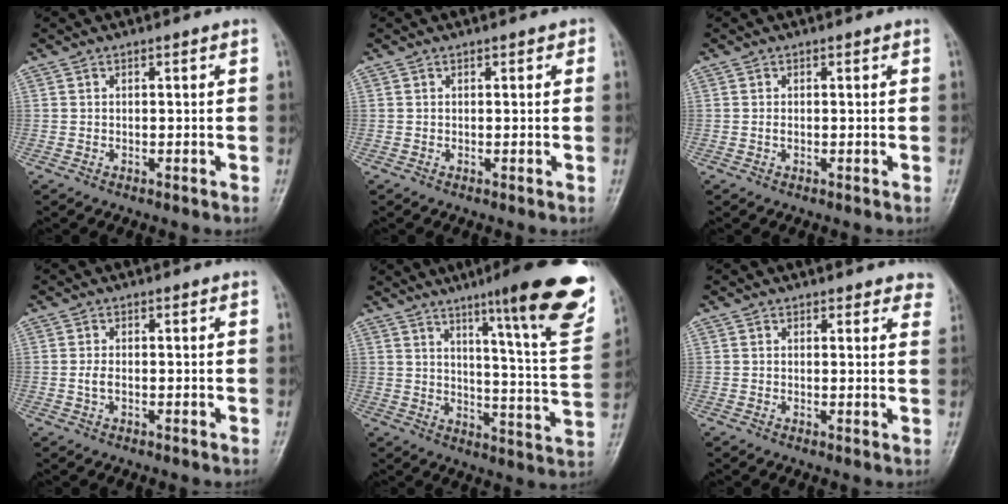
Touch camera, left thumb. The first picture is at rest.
{"total": 1.0, "force": [0.5, 0.8, 0.4], "torque": [0.010, 0.000, 0.001]}
{"total": 0.7, "force": [0.0, 0.5, 0.5], "torque": [-0.010, 0.000, -0.001]}
{"total": 1.7, "force": [-0.2, 1.0, 1.4], "torque": [-0.027, -0.001, -0.006]}
{"total": 22.0, "force": [13.2, 2.8, 17.4], "torque": [-0.207, -0.066, 0.181]}
{"total": 4.6, "force": [4.0, 2.3, 0.6], "torque": [0.042, -0.015, 0.026]}